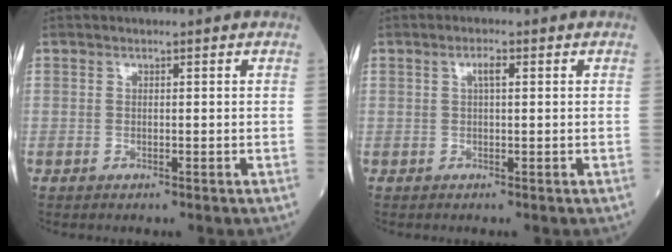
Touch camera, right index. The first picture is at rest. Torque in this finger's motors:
{"motor_torque": [0.02, 0.13, -0.01, 0.03]}